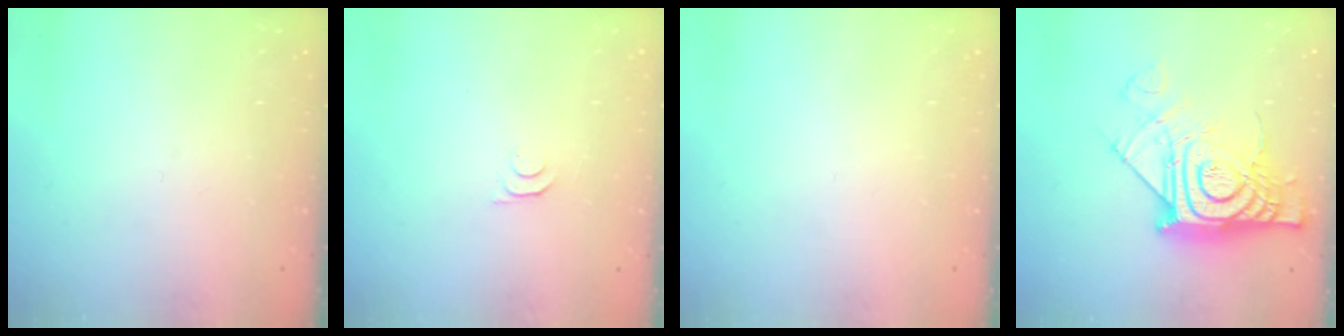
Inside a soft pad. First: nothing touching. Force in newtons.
{"total": 4.1, "press": 4.0, "slide": 0.6}
{"total": 0.0}
{"total": 15.9, "press": 15.7, "slide": 1.9}